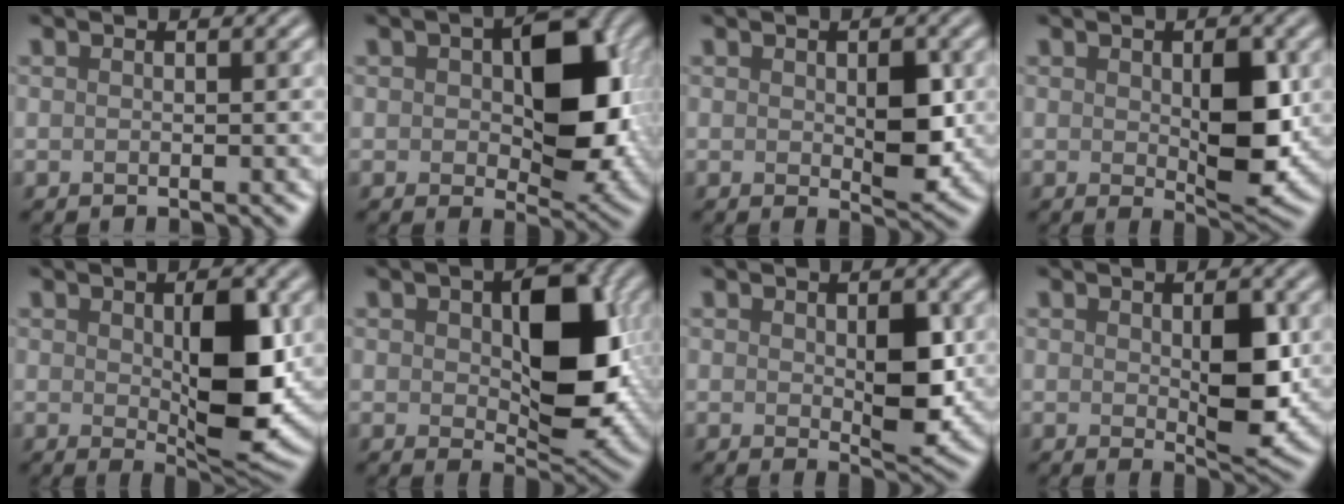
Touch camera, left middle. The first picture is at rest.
{"total": 9.1, "force": [0.8, 4.9, 7.7], "torque": [-0.108, 0.002, 0.014]}
{"total": 3.7, "force": [0.1, 1.8, 3.2], "torque": [-0.049, -0.008, 0.008]}
{"total": 5.3, "force": [0.2, 2.4, 4.7], "torque": [-0.076, -0.010, 0.011]}
{"total": 7.3, "force": [0.3, 2.9, 6.7], "torque": [-0.102, -0.010, 0.015]}
{"total": 9.1, "force": [0.8, 5.0, 7.5], "torque": [-0.115, -0.006, 0.020]}
{"total": 4.2, "force": [0.1, 2.0, 3.6], "torque": [-0.058, -0.009, 0.011]}
{"total": 4.7, "force": [0.2, 2.1, 4.2], "torque": [-0.068, -0.009, 0.011]}